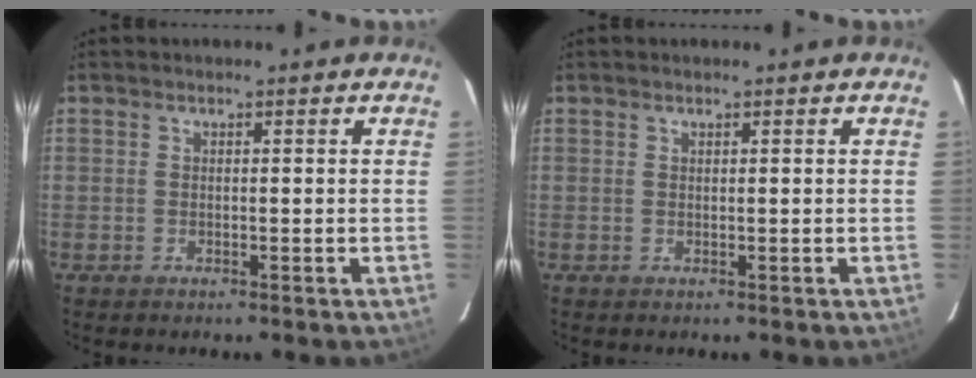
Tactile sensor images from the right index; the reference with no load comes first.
{"total": 0.0}